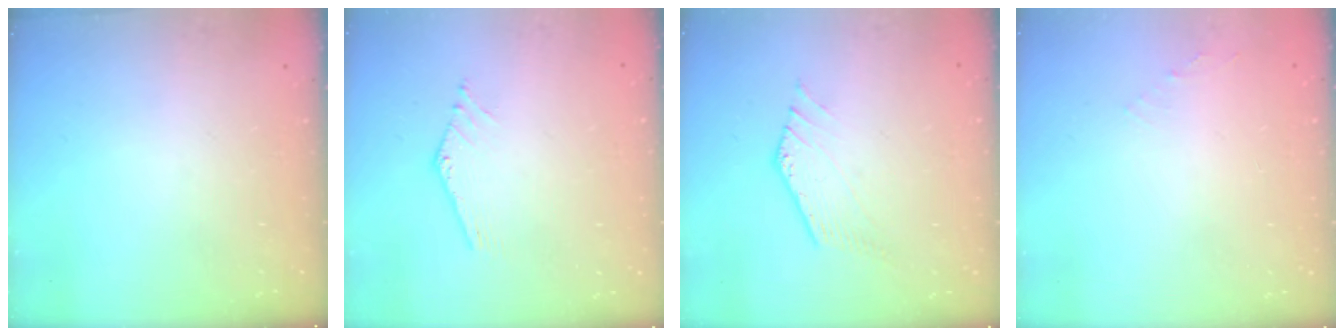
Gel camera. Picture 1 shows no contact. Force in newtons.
{"total": 1.6, "press": 1.6, "slide": 0.0}
{"total": 2.0, "press": 2.0, "slide": 0.4}
{"total": 0.6, "press": 0.5, "slide": 0.3}